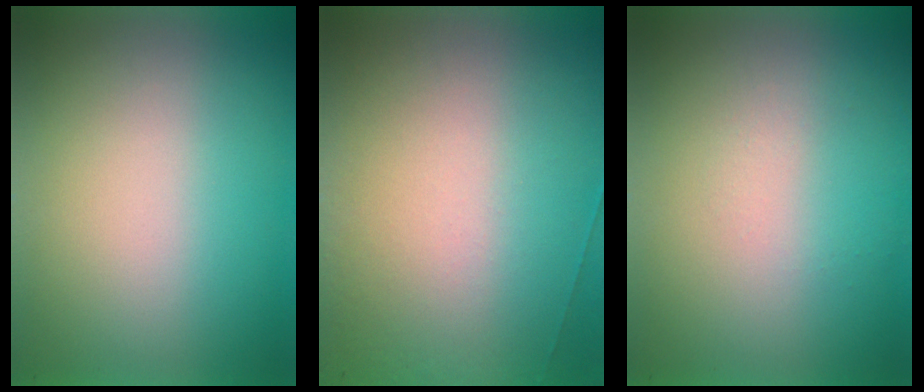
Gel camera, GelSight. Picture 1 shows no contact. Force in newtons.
{"total": 6.8}
{"total": 1.1}